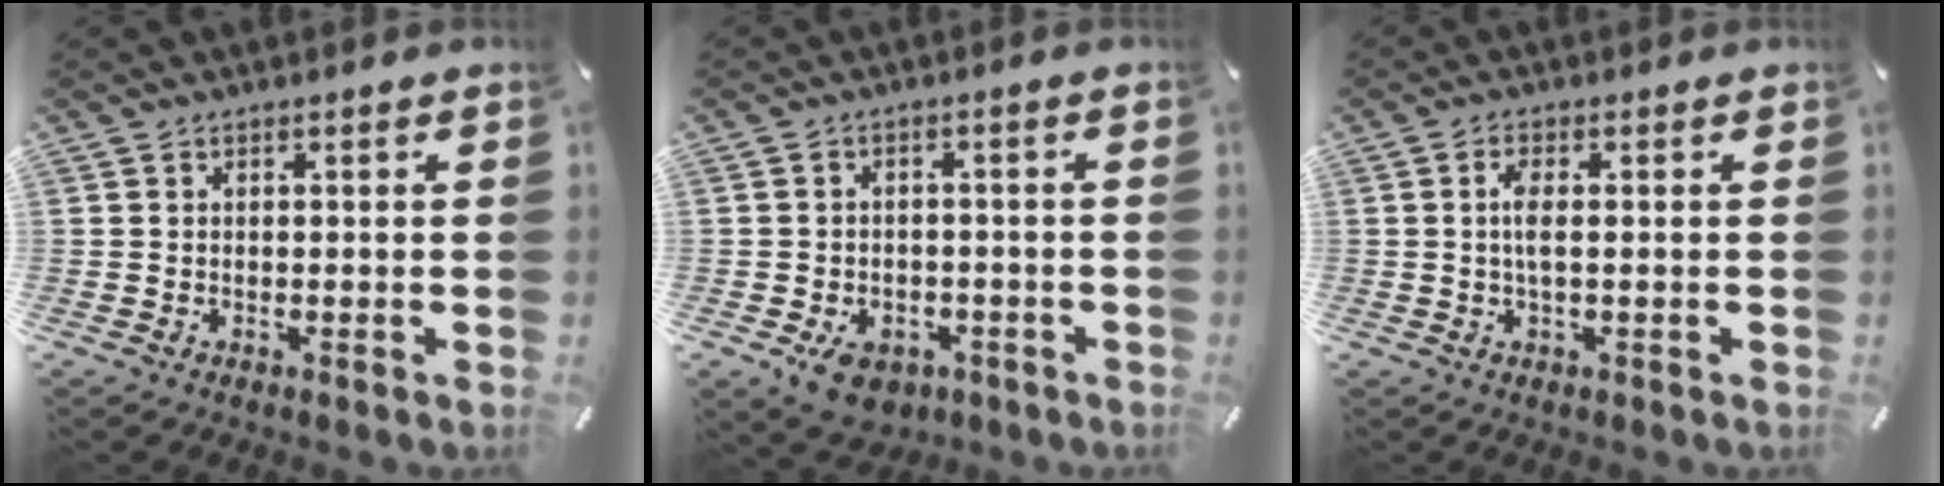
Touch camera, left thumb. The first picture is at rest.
{"total": 6.2, "force": [-3.0, 4.6, 3.0], "torque": [-0.045, 0.015, -0.052]}
{"total": 3.5, "force": [0.1, 0.9, 3.4], "torque": [-0.071, -0.004, -0.003]}